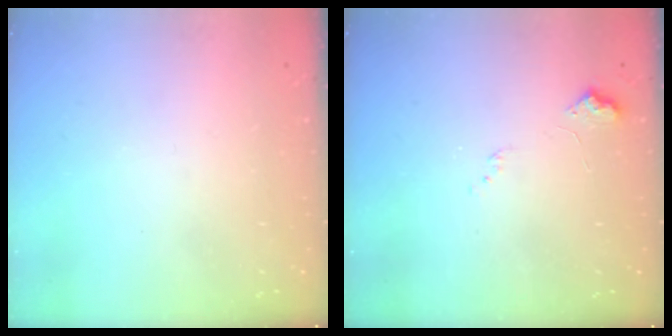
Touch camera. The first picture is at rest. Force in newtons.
{"total": 7.8, "press": 7.7, "slide": 1.0}